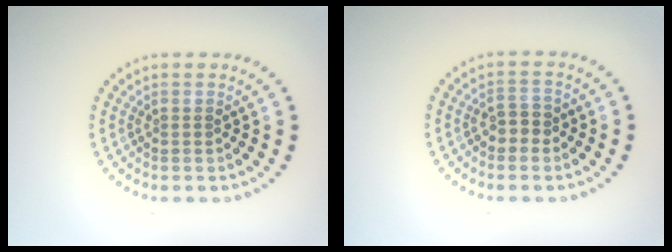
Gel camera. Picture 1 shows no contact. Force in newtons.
{"total": 1.8, "press": 1.7, "slide": 0.6}